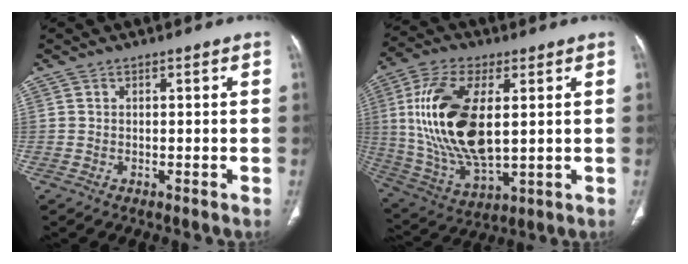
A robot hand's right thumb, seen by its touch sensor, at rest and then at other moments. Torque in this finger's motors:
{"motor_torque": [2.21, 2.80, 2.48, 0.16, 0.73]}